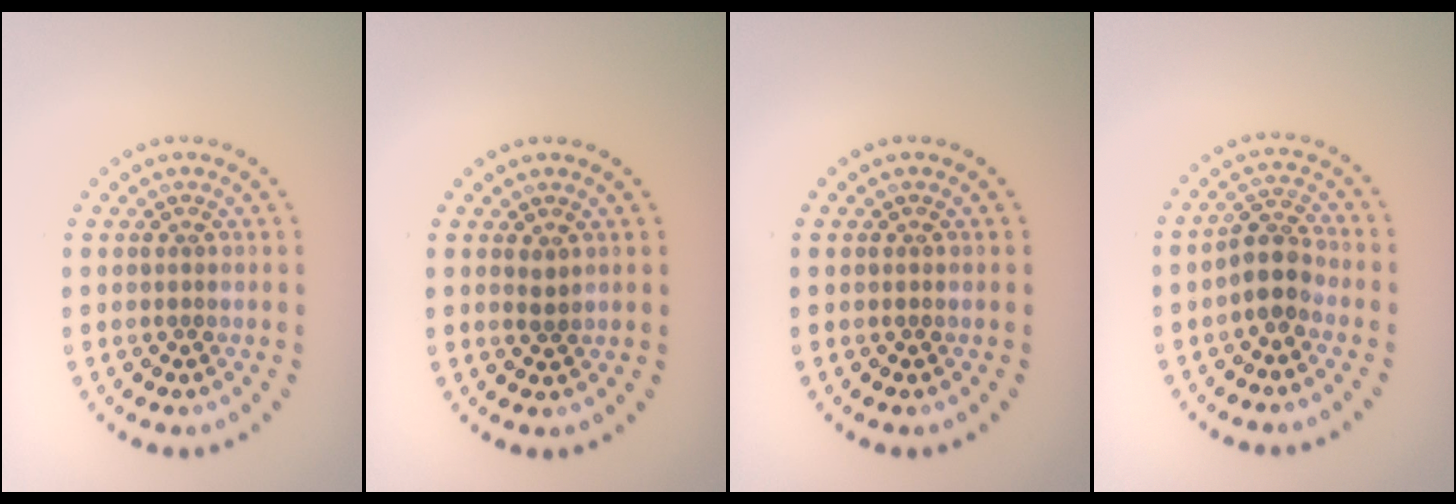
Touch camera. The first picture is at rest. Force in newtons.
{"total": 0.6, "press": 0.6, "slide": 0.1}
{"total": 0.0}
{"total": 2.7, "press": 2.3, "slide": 1.4}